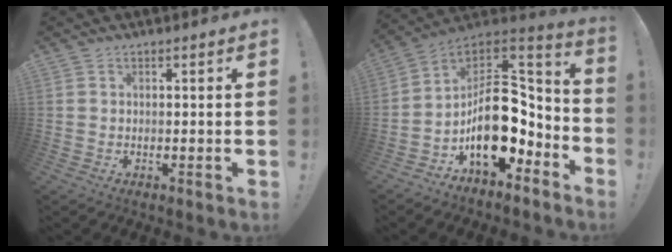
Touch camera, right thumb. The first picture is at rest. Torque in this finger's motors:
{"motor_torque": [2.81, 2.20, 0.22, -0.33, 0.50]}